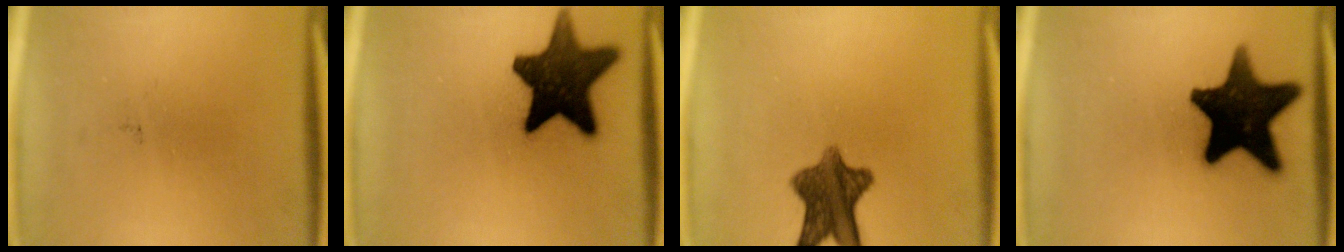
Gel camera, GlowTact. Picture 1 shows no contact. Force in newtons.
{"total": 16.0}
{"total": 9.2}
{"total": 17.9}